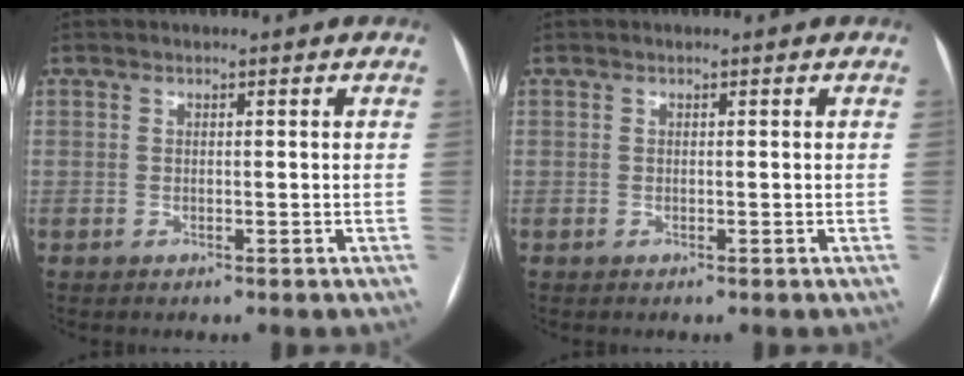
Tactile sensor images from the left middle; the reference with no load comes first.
{"total": 0.0}